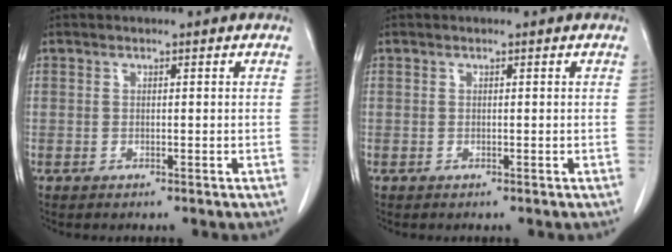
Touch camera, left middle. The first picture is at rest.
{"total": 0.0}